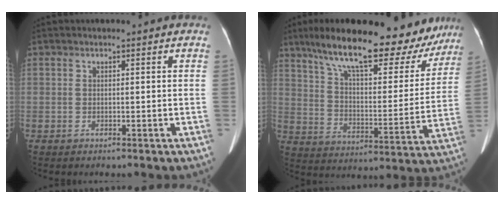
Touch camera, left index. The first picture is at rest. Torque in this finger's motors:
{"motor_torque": [1.10, -1.04, 0.34, 0.21]}